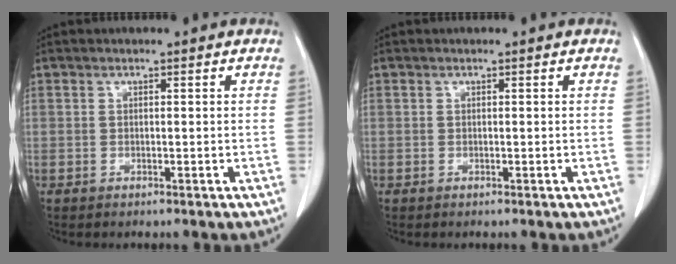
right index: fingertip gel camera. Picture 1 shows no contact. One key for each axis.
{"total": 0.0}